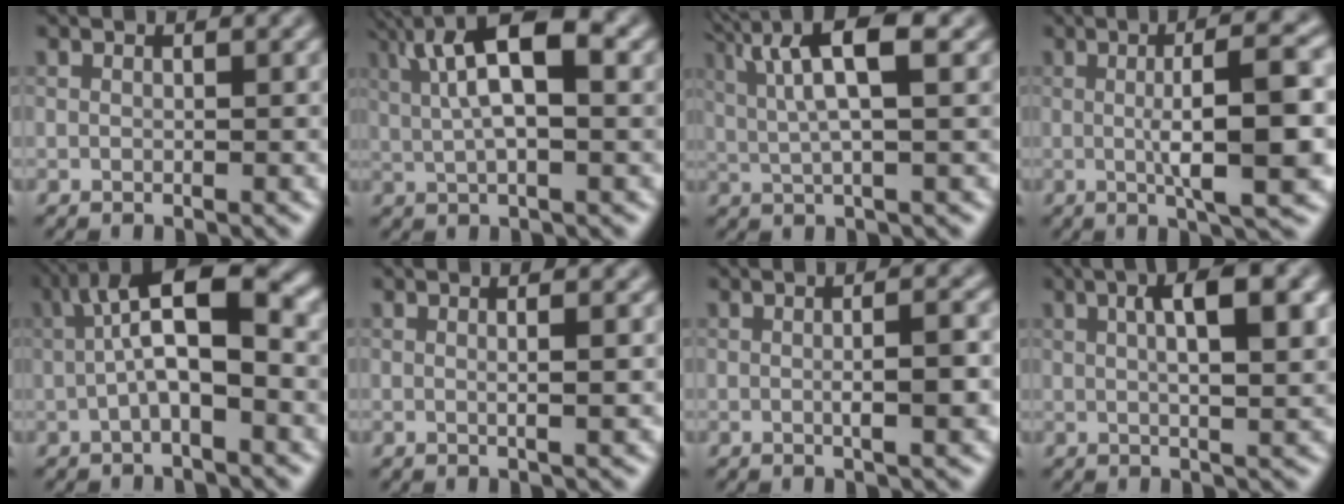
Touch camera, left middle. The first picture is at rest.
{"total": 7.6, "force": [1.9, 2.3, 7.0], "torque": [-0.125, 0.017, 0.033]}
{"total": 5.2, "force": [1.5, 0.6, 4.9], "torque": [-0.101, 0.013, 0.040]}
{"total": 8.8, "force": [-0.3, 1.5, 8.7], "torque": [-0.110, 0.016, 0.003]}
{"total": 7.6, "force": [0.3, 2.4, 7.2], "torque": [-0.130, 0.021, 0.006]}
{"total": 1.7, "force": [-0.1, 0.4, 1.7], "torque": [-0.025, 0.009, -0.007]}
{"total": 3.5, "force": [-0.6, 0.6, 3.4], "torque": [-0.049, 0.012, -0.001]}
{"total": 5.8, "force": [1.4, 1.4, 5.5], "torque": [-0.075, 0.012, 0.027]}